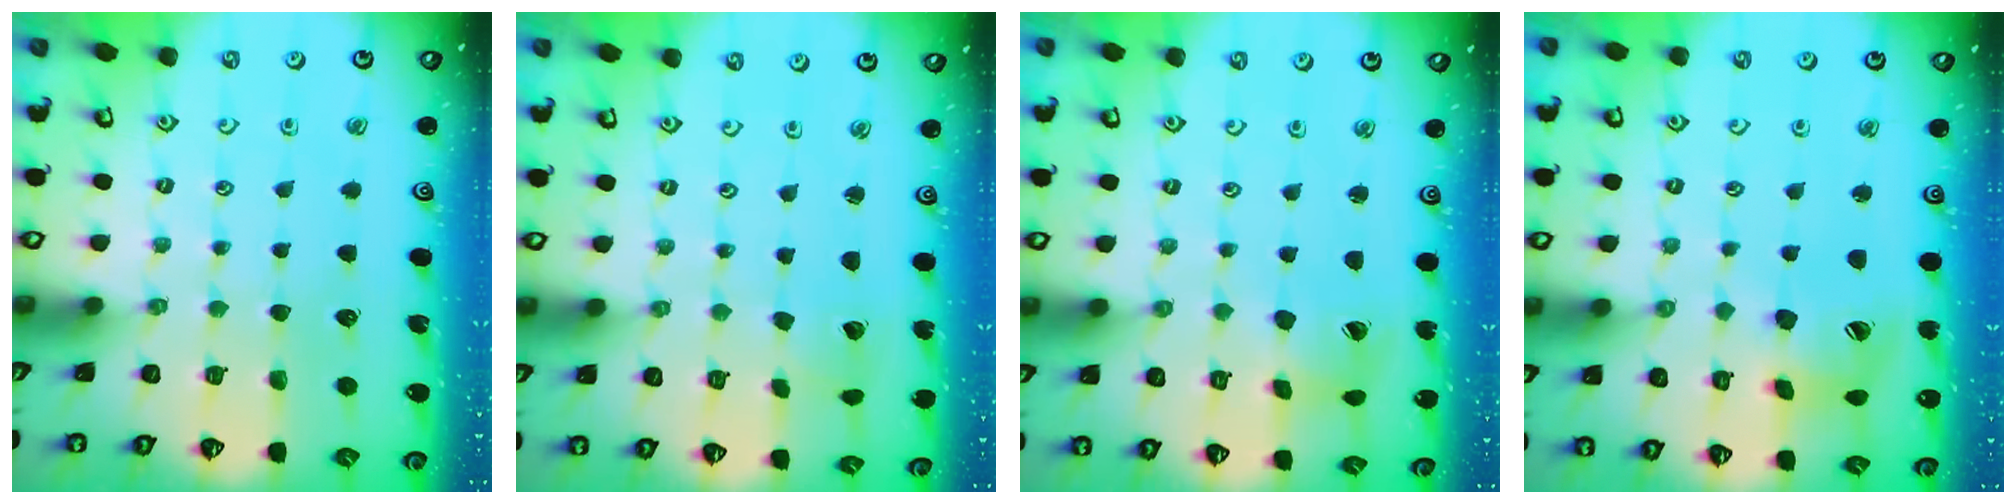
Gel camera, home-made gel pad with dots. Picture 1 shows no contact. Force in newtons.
{"total": 2.6, "press": 2.6, "slide": 0.1}
{"total": 4.9, "press": 4.9, "slide": 0.4}
{"total": 12.9, "press": 12.8, "slide": 1.4}